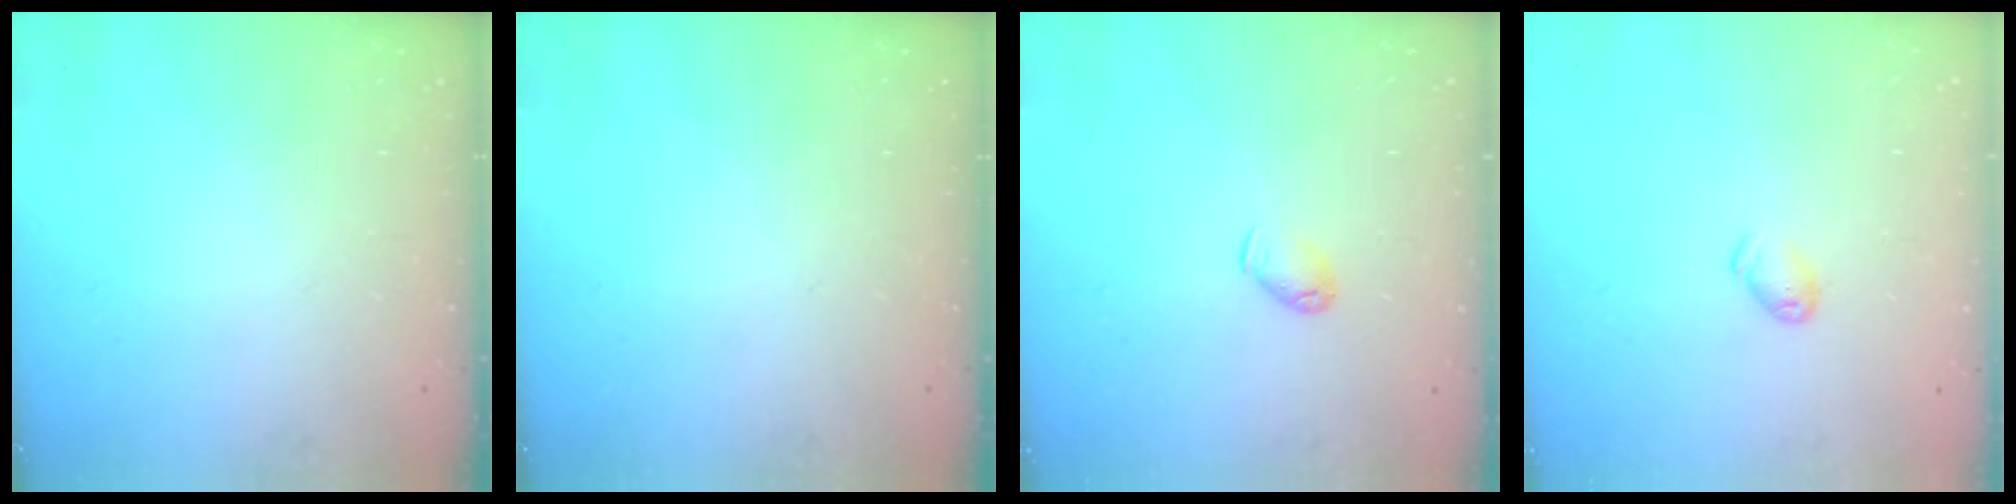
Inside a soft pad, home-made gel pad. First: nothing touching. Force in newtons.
{"total": 0.0}
{"total": 4.1, "press": 4.0, "slide": 0.9}
{"total": 4.9, "press": 4.9, "slide": 0.7}